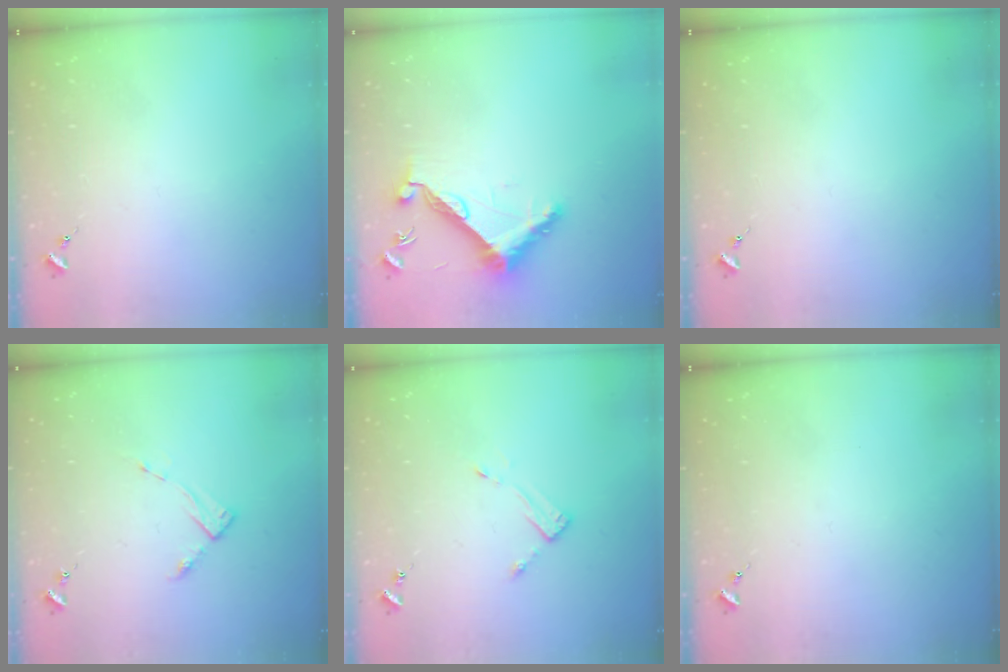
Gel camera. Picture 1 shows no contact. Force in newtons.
{"total": 11.1, "press": 11.0, "slide": 0.7}
{"total": 0.0}
{"total": 2.8, "press": 2.8, "slide": 0.4}
{"total": 3.5, "press": 3.5, "slide": 0.3}
{"total": 0.0}